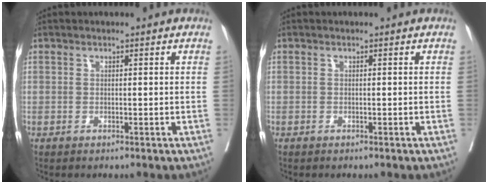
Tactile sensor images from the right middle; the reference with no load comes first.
{"total": 0.0}